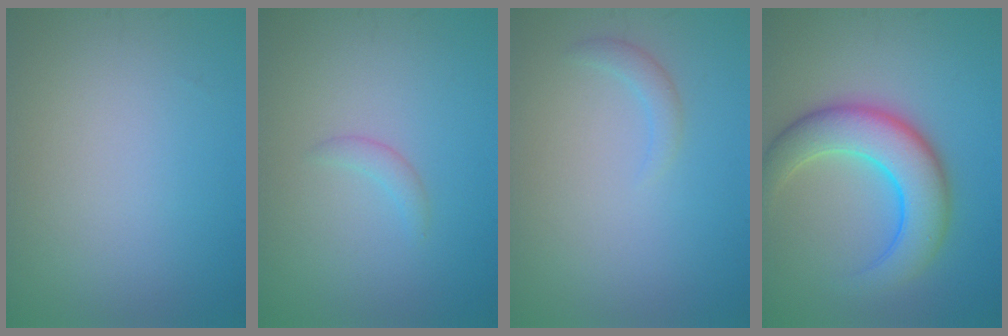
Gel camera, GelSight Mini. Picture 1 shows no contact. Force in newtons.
{"total": 1.1, "press": 1.1, "slide": 0.1}
{"total": 1.3, "press": 1.3, "slide": 0.1}
{"total": 7.5, "press": 7.5, "slide": 0.1}